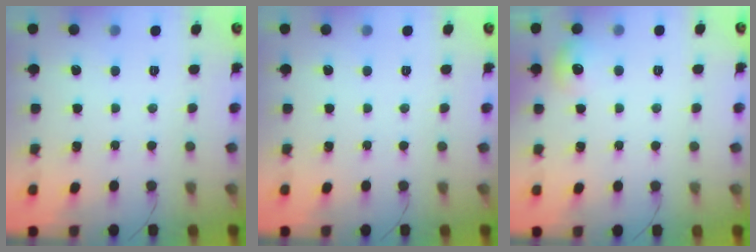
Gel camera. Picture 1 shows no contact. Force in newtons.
{"total": 0.0}
{"total": 5.9, "press": 5.7, "slide": 1.5}